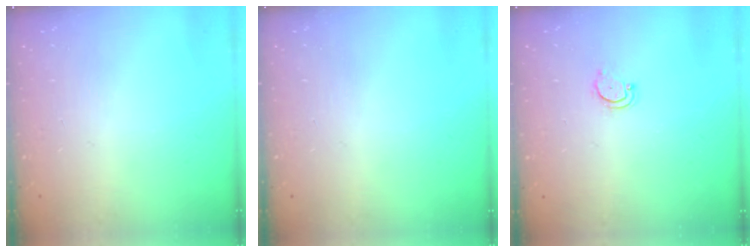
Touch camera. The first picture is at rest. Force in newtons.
{"total": 0.0}
{"total": 3.0, "press": 3.0, "slide": 0.2}